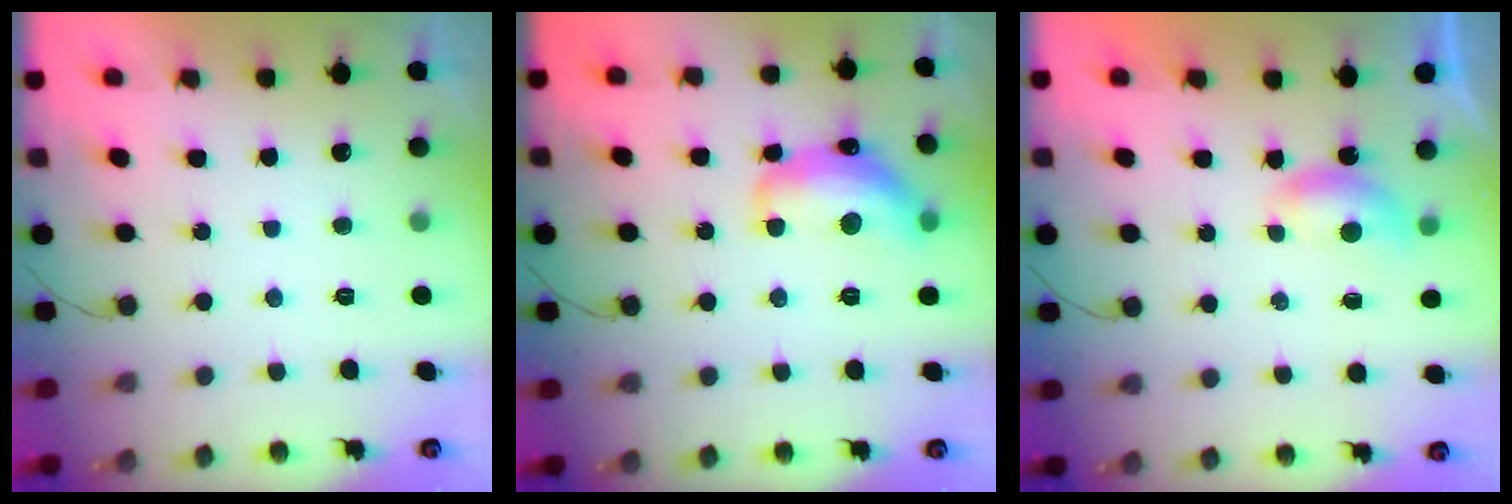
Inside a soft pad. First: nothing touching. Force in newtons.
{"total": 17.4, "press": 17.4, "slide": 1.1}
{"total": 4.0, "press": 4.0, "slide": 0.4}